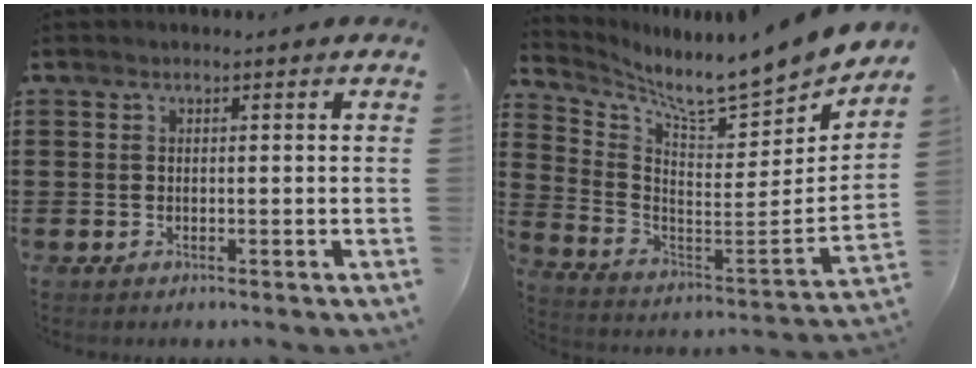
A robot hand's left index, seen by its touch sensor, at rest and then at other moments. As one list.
[{"total": 7.2, "force": [6.7, 0.0, 2.7], "torque": [-0.073, -0.078, 0.103]}]